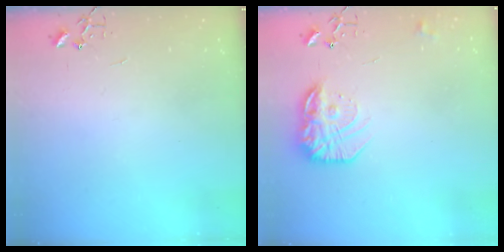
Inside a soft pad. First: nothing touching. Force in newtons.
{"total": 17.3, "press": 17.2, "slide": 1.2}